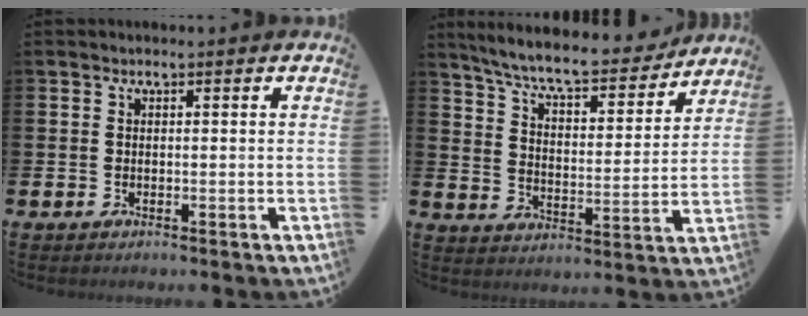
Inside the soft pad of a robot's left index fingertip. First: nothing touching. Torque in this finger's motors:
{"motor_torque": [1.02, -1.12, 0.64, 0.21]}